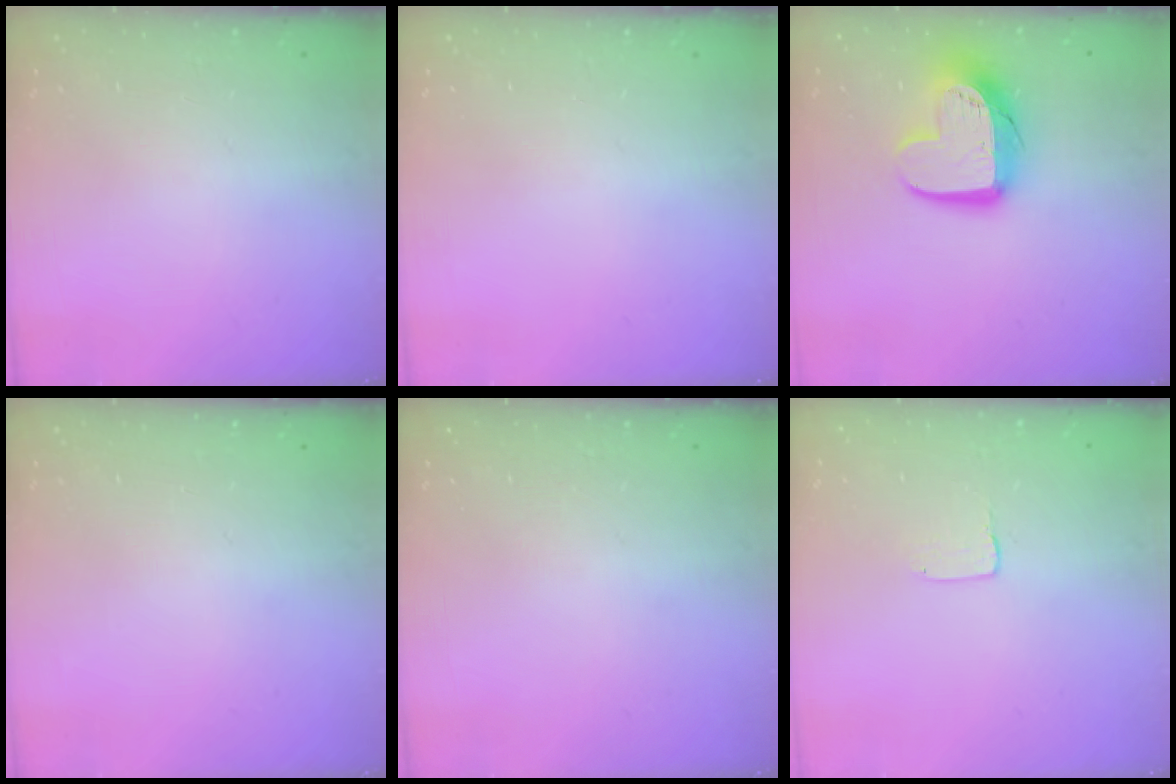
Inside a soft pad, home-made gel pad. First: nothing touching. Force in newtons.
{"total": 0.0}
{"total": 13.9, "press": 13.9, "slide": 1.0}
{"total": 0.0}
{"total": 0.0}
{"total": 1.0, "press": 1.0, "slide": 0.1}